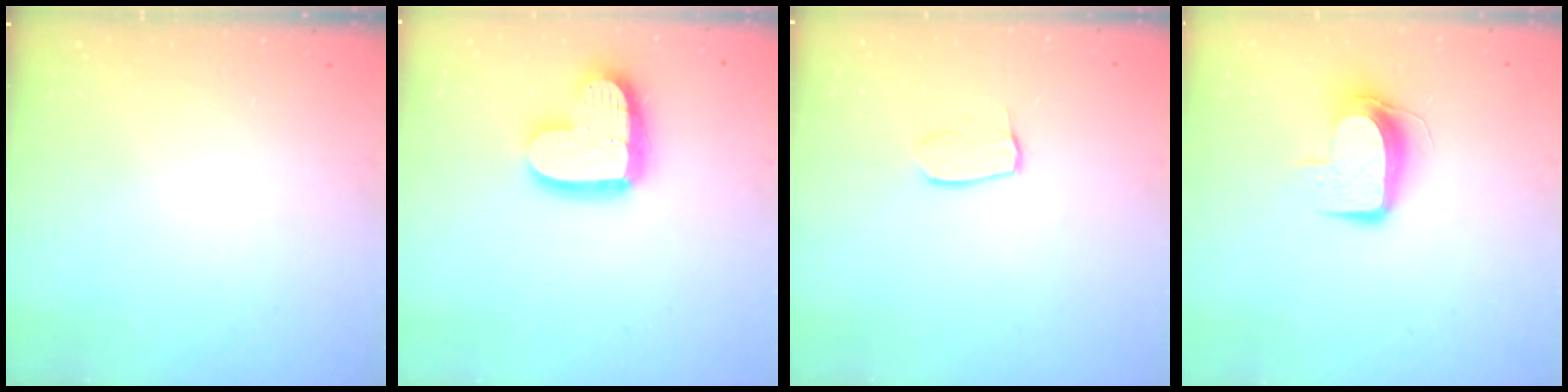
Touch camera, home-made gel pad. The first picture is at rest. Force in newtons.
{"total": 17.1, "press": 17.0, "slide": 1.5}
{"total": 6.3, "press": 6.3, "slide": 0.2}
{"total": 9.7, "press": 9.7, "slide": 0.8}